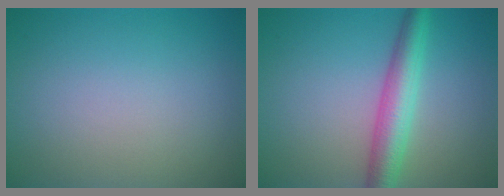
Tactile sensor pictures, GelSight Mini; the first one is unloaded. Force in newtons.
{"total": 4.6, "press": 4.6, "slide": 0.0}